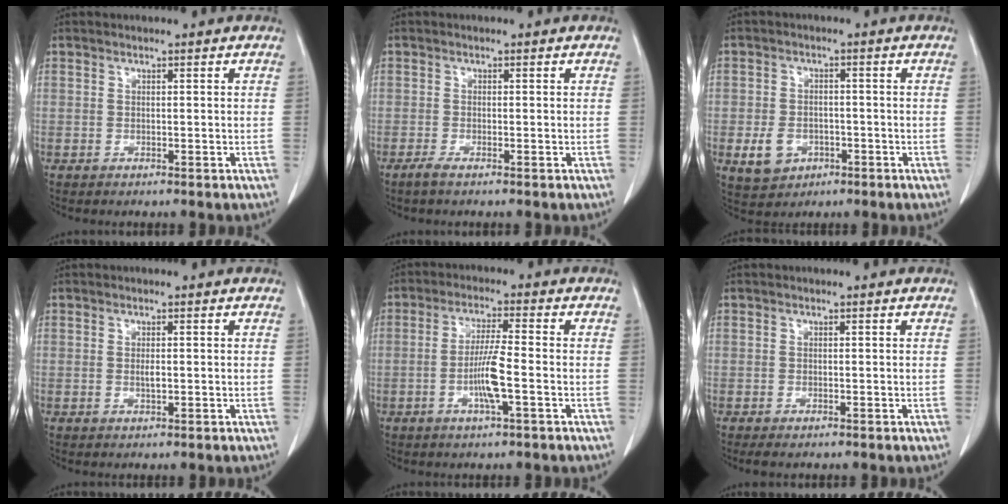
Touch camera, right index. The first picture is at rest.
{"total": 1.2, "force": [-0.8, 0.0, 0.8], "torque": [-0.024, -0.004, -0.021]}
{"total": 5.3, "force": [-1.9, 4.2, 2.7], "torque": [-0.052, 0.004, -0.019]}
{"total": 1.2, "force": [-0.1, 0.4, 1.2], "torque": [-0.023, -0.001, 0.000]}
{"total": 6.3, "force": [-1.8, 0.0, 6.0], "torque": [-0.121, -0.004, -0.035]}
{"total": 1.0, "force": [-0.7, 0.3, 0.7], "torque": [-0.012, -0.002, -0.008]}